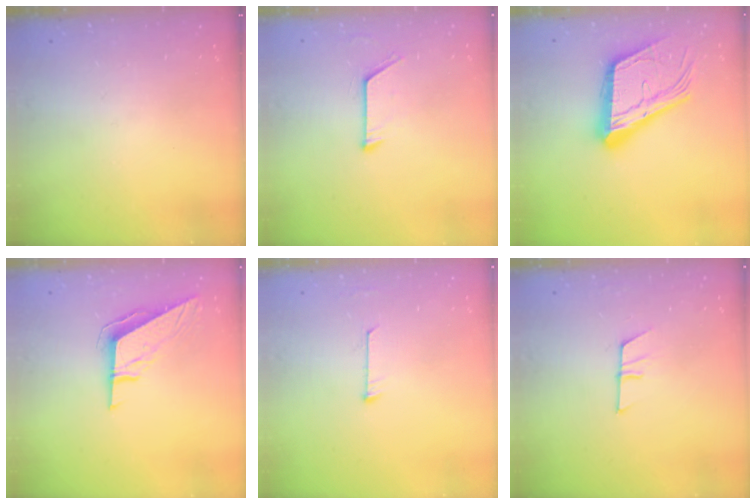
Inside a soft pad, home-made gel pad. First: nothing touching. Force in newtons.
{"total": 6.9, "press": 6.9, "slide": 0.7}
{"total": 23.2, "press": 22.8, "slide": 3.7}
{"total": 8.6, "press": 8.6, "slide": 0.2}
{"total": 5.9, "press": 5.9, "slide": 0.4}
{"total": 7.8, "press": 7.8, "slide": 0.4}